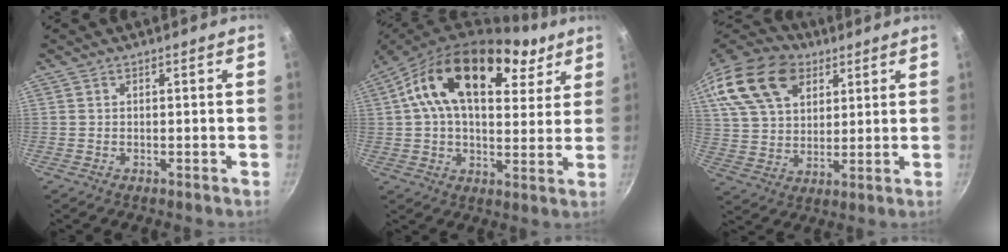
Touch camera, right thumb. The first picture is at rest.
{"total": 21.1, "force": [9.3, 12.3, 14.3], "torque": [-0.217, -0.007, 0.132]}
{"total": 19.3, "force": [9.7, 12.7, 10.8], "torque": [-0.188, -0.004, 0.178]}